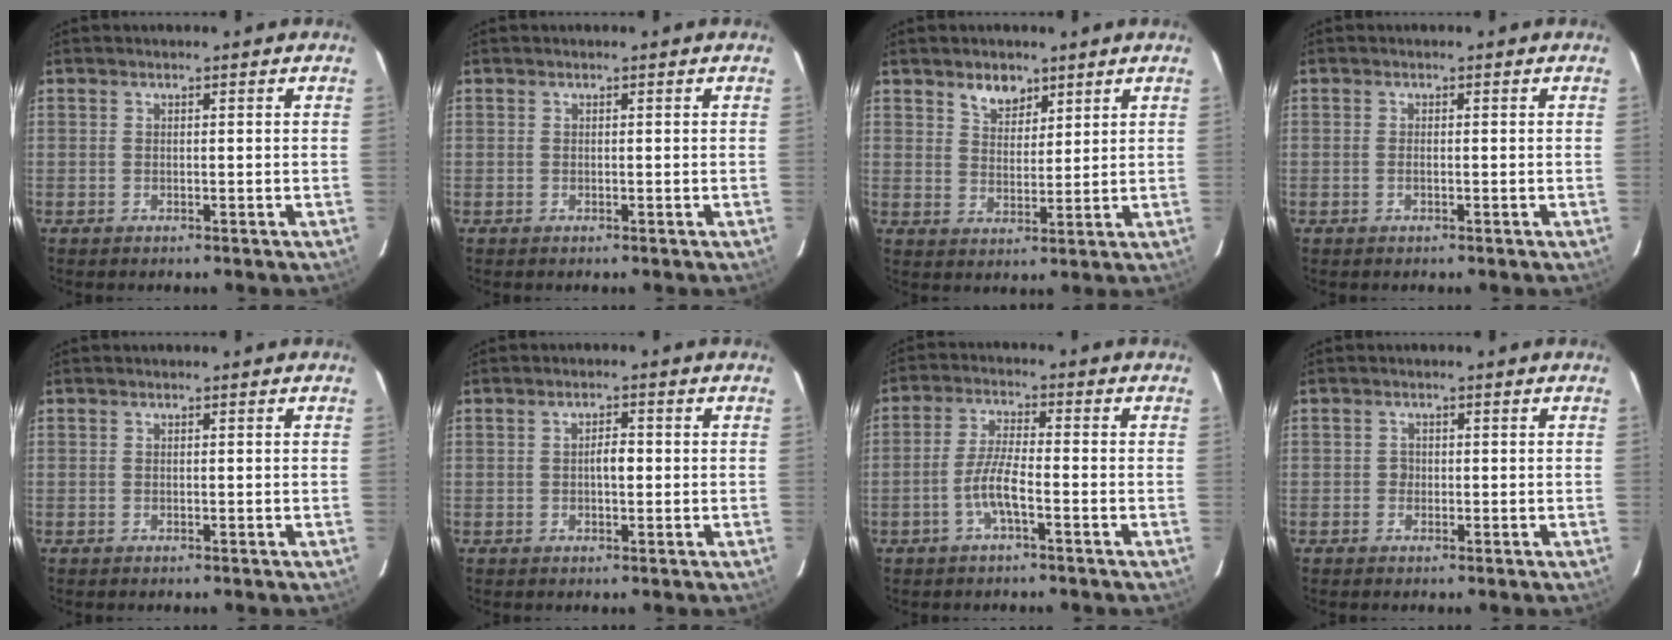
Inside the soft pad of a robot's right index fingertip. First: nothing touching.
{"total": 0.0}
{"total": 5.1, "force": [3.5, 2.9, 2.1], "torque": [-0.028, 0.001, 0.063]}
{"total": 0.8, "force": [-0.3, 0.2, 0.8], "torque": [-0.017, 0.001, -0.006]}
{"total": 0.0}
{"total": 2.4, "force": [0.0, 1.0, 2.1], "torque": [-0.036, 0.006, -0.001]}
{"total": 5.2, "force": [-2.5, 0.7, 4.5], "torque": [-0.097, 0.003, -0.047]}
{"total": 1.1, "force": [-0.4, 1.0, 0.1], "torque": [0.001, 0.002, -0.005]}